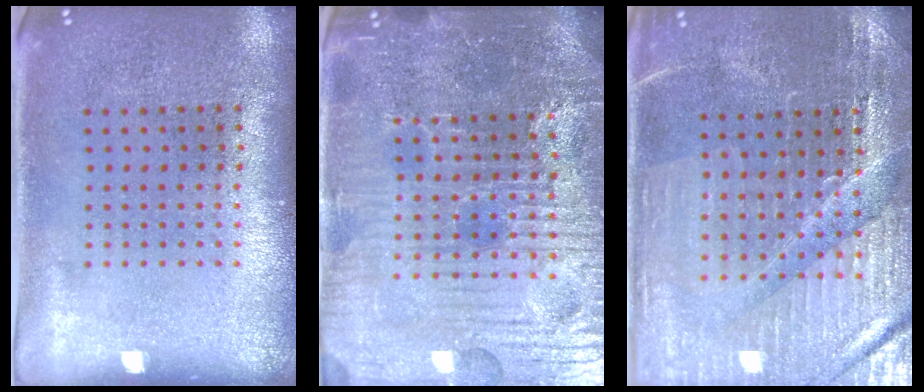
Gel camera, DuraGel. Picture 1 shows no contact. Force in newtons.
{"total": 6.0, "press": 5.6, "slide": 2.1}
{"total": 3.4, "press": 3.3, "slide": 0.4}